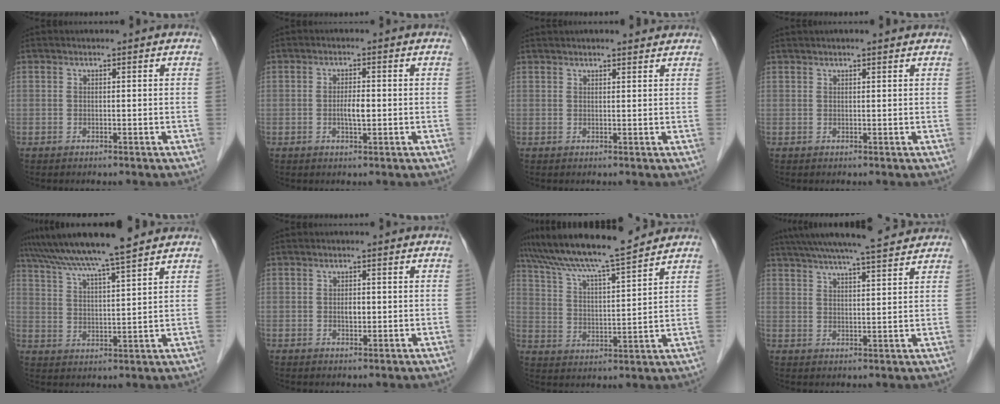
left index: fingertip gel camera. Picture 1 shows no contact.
{"total": 2.5, "force": [-0.4, 0.6, 2.4], "torque": [-0.046, 0.001, -0.006]}
{"total": 4.9, "force": [4.5, 0.6, 1.9], "torque": [-0.026, 0.025, 0.057]}
{"total": 3.4, "force": [2.9, 0.1, 1.7], "torque": [-0.022, 0.025, 0.041]}
{"total": 12.6, "force": [10.9, -0.7, 6.3], "torque": [-0.113, 0.025, 0.175]}
{"total": 1.5, "force": [-0.1, 0.8, 1.2], "torque": [-0.022, 0.001, 0.000]}
{"total": 13.6, "force": [12.1, 0.0, 6.1], "torque": [-0.115, 0.014, 0.205]}
{"total": 15.8, "force": [14.1, 1.4, 7.1], "torque": [-0.122, 0.033, 0.201]}